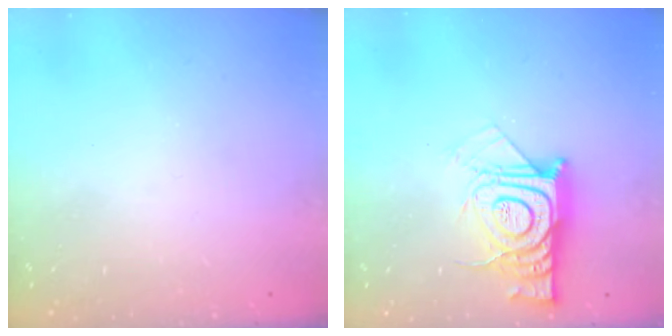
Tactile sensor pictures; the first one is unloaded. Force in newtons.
{"total": 14.2, "press": 14.2, "slide": 1.2}